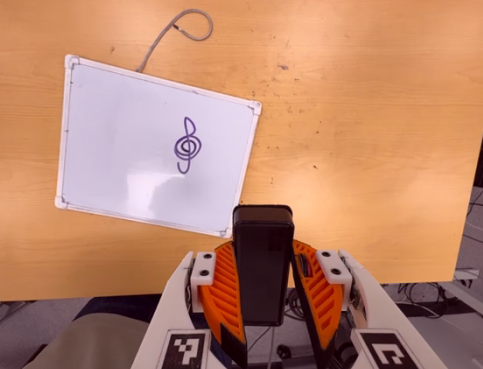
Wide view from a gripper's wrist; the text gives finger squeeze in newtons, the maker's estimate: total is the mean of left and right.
{"total": 8.2, "left": 6.8, "right": 9.7}